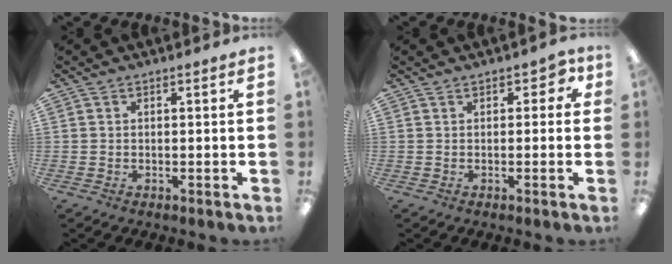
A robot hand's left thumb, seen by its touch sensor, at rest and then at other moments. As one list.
[{"total": 3.0, "force": [1.0, 2.0, 2.1], "torque": [-0.024, 0.001, 0.013]}]